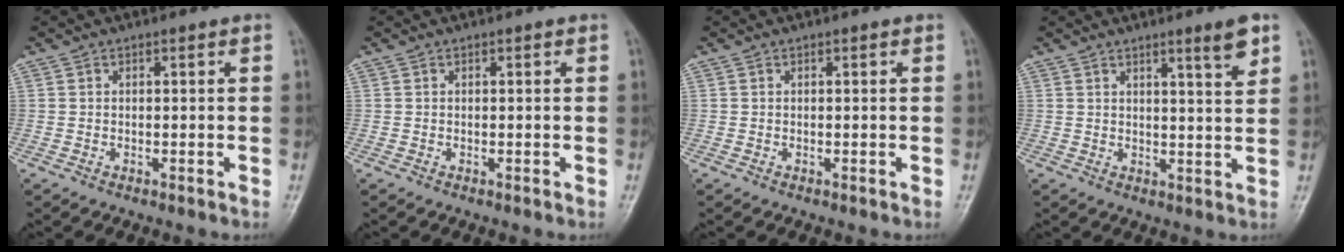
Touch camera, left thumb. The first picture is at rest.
{"total": 0.0}
{"total": 0.0}
{"total": 5.1, "force": [3.2, 0.2, 4.0], "torque": [-0.052, -0.026, 0.048]}